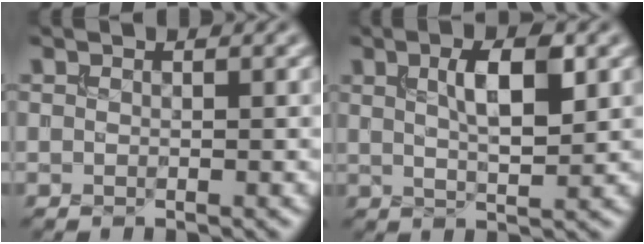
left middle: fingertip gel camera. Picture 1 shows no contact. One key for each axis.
{"total": 4.5, "fx": 1.5, "fy": 1.3, "fz": 4.0, "tx": -0.073, "ty": 0.006, "tz": 0.027}